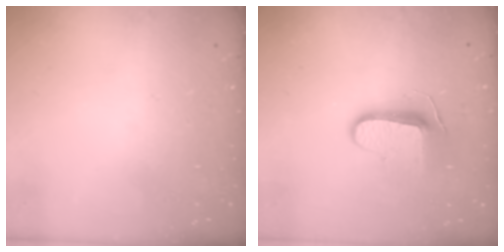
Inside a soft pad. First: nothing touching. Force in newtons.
{"total": 9.1, "press": 9.1, "slide": 1.0}